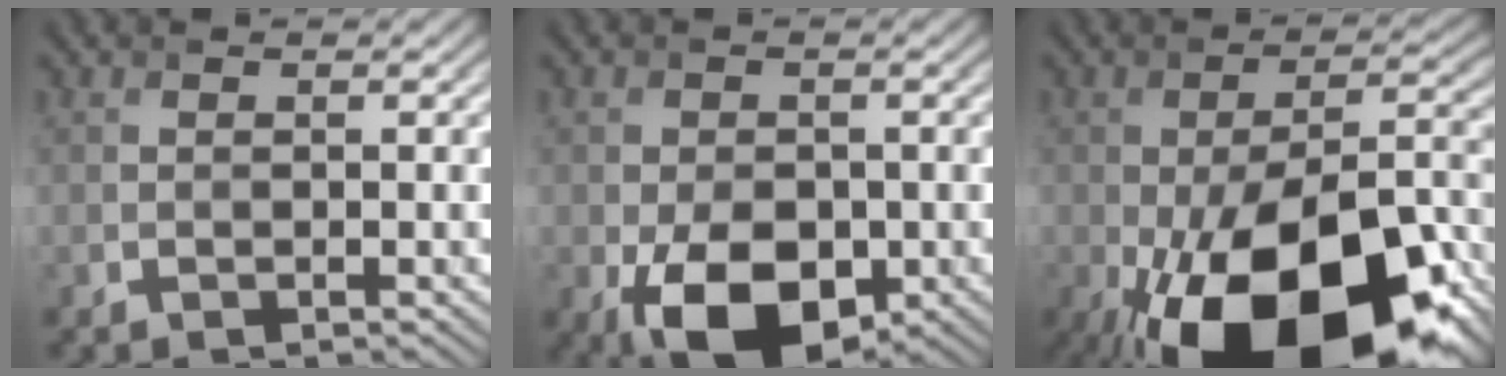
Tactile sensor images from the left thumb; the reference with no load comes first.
{"total": 9.2, "force": [-3.8, 5.6, 6.3], "torque": [-0.127, -0.031, -0.055]}
{"total": 21.3, "force": [-10.2, 10.1, 15.7], "torque": [-0.268, -0.054, -0.142]}